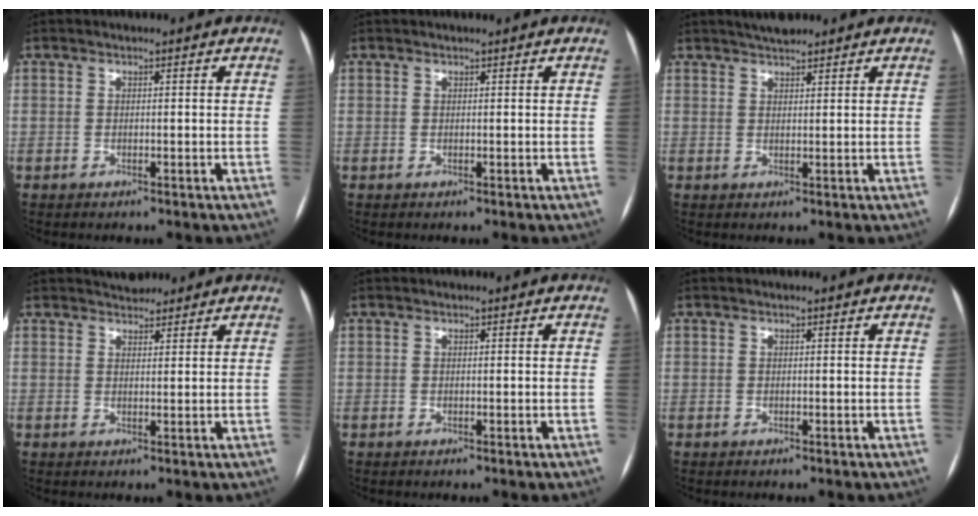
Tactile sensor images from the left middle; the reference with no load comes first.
{"total": 0.6, "force": [0.4, -0.4, -0.1], "torque": [0.002, 0.001, 0.007]}
{"total": 3.2, "force": [2.8, 0.8, 1.2], "torque": [-0.020, 0.014, 0.046]}
{"total": 3.4, "force": [3.1, 1.3, 0.6], "torque": [-0.005, 0.014, 0.046]}
{"total": 0.0}
{"total": 0.0}